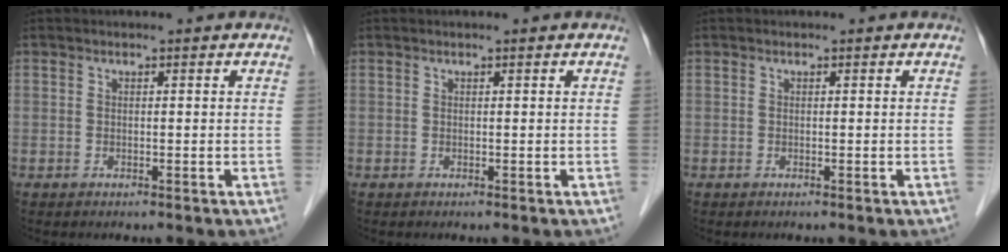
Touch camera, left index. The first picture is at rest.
{"total": 0.0}
{"total": 0.0}